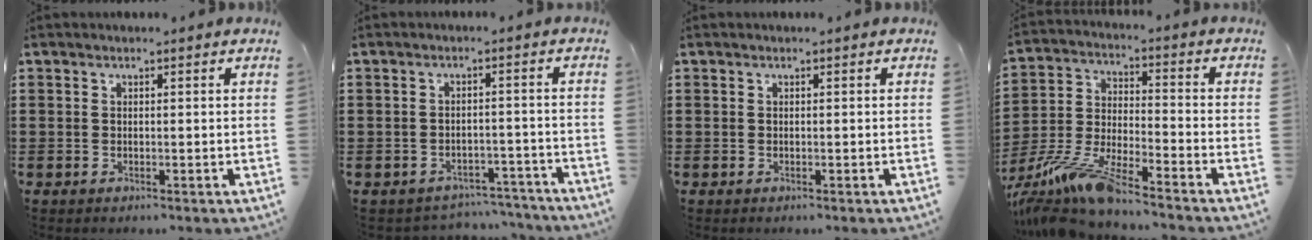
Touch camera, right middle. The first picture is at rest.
{"total": 3.3, "force": [-3.2, 0.6, -0.1], "torque": [-0.006, 0.002, -0.069]}
{"total": 0.0}
{"total": 9.8, "force": [-8.7, 0.4, 4.5], "torque": [-0.100, 0.000, -0.176]}